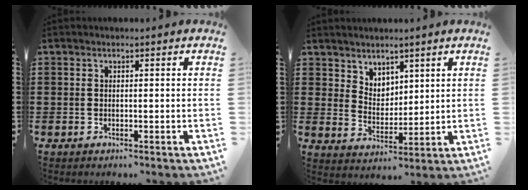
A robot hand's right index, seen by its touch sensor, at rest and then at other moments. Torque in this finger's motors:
{"motor_torque": [-0.08, 0.46, -0.02, 0.00]}